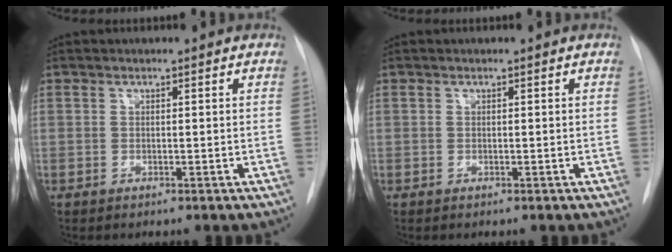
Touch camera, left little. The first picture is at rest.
{"total": 0.0}